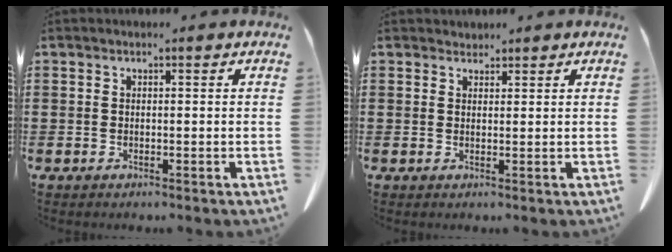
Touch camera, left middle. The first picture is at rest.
{"total": 1.3, "force": [1.2, 0.5, 0.0], "torque": [-0.003, 0.003, 0.023]}